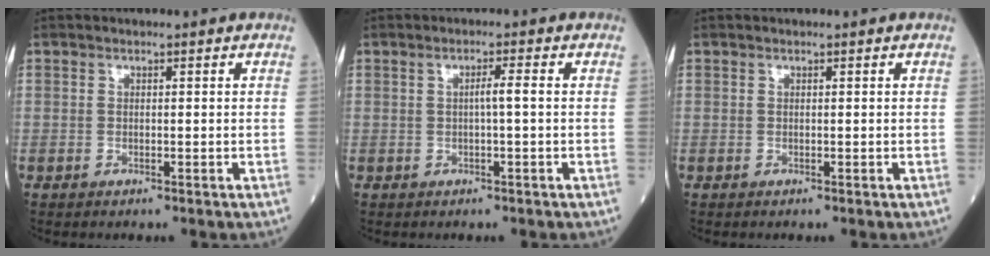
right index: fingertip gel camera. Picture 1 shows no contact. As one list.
[{"total": 2.0, "force": [0.0, -0.2, 2.0], "torque": [-0.032, 0.003, 0.000]}, {"total": 0.0}]